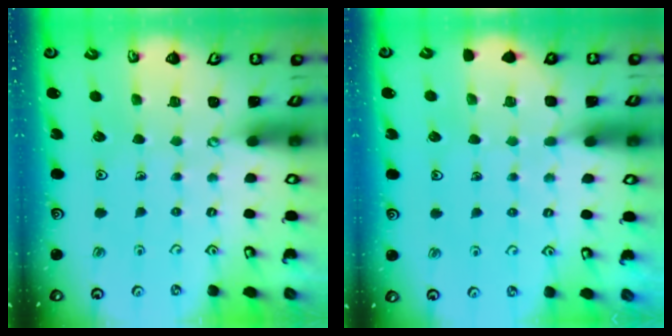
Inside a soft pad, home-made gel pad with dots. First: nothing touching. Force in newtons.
{"total": 5.7, "press": 5.6, "slide": 0.8}